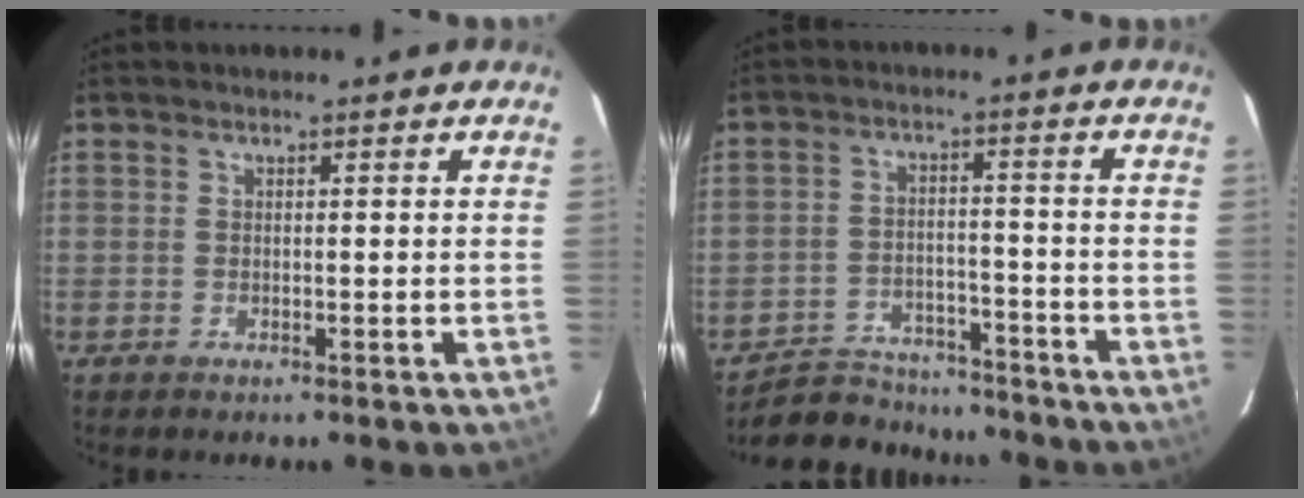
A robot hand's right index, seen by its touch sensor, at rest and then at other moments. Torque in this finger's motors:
{"motor_torque": [-0.02, -0.29, -0.47, -0.21]}